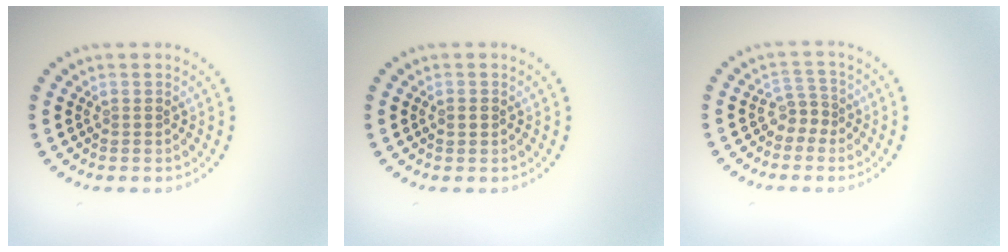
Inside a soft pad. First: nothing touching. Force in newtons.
{"total": 1.1, "press": 1.0, "slide": 0.1}
{"total": 1.9, "press": 1.3, "slide": 1.4}